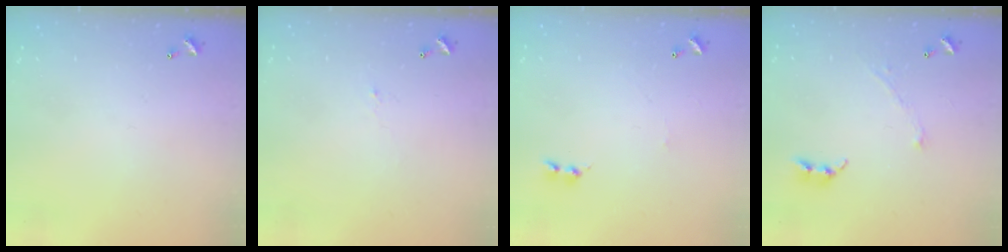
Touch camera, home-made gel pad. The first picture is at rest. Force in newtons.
{"total": 0.8, "press": 0.7, "slide": 0.5}
{"total": 0.0}
{"total": 2.9, "press": 2.9, "slide": 0.4}